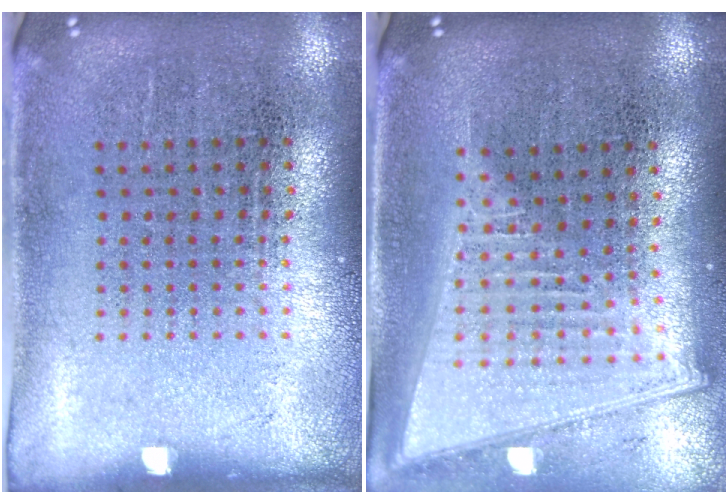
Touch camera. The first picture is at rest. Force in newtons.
{"total": 2.1, "press": 1.8, "slide": 1.1}